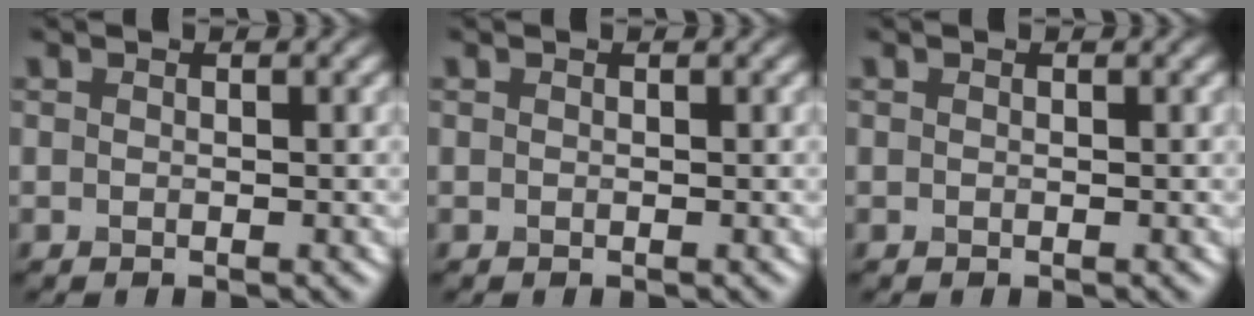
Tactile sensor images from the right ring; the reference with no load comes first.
{"total": 0.0}
{"total": 0.0}